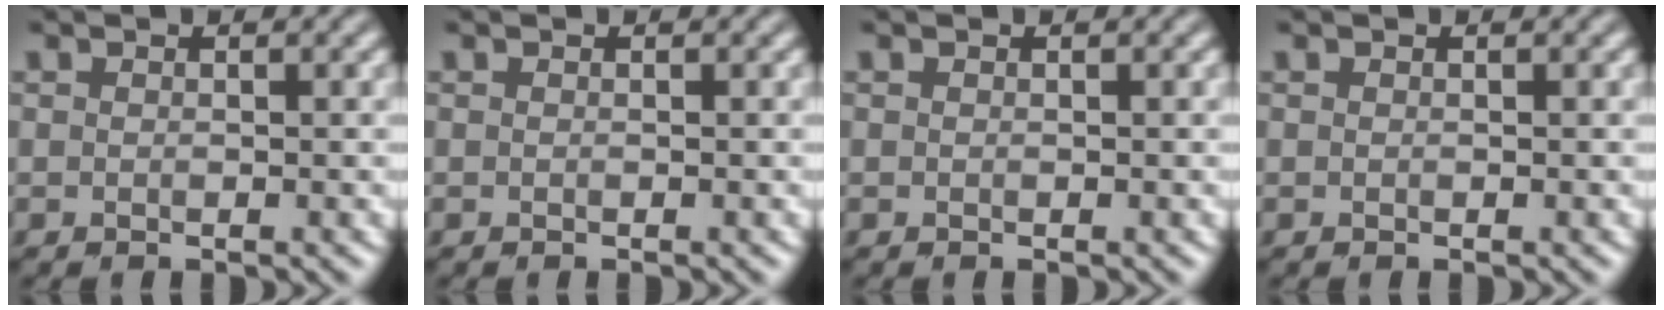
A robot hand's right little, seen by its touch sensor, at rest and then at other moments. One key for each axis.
{"total": 0.0}
{"total": 0.0}
{"total": 0.0}